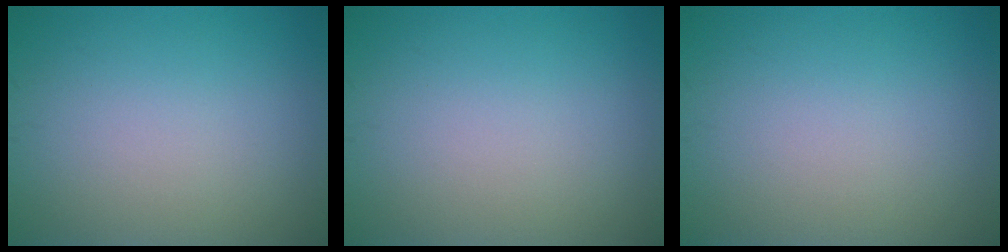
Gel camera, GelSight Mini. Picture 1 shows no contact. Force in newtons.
{"total": 0.0}
{"total": 0.0}